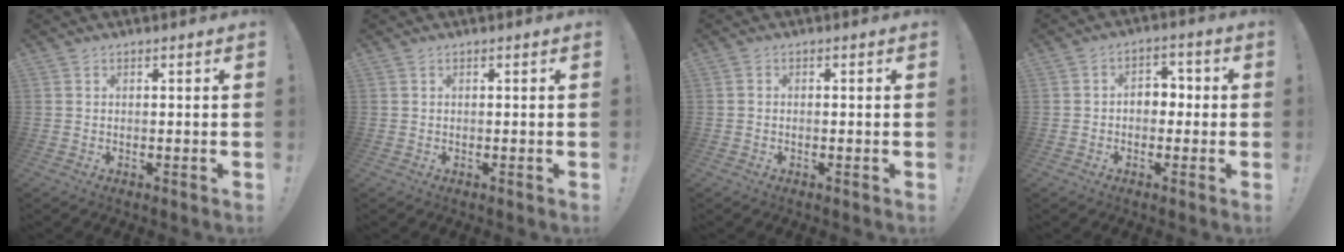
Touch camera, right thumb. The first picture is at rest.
{"total": 0.0}
{"total": 0.7, "force": [-0.6, 0.3, 0.2], "torque": [-0.010, 0.003, -0.010]}
{"total": 6.2, "force": [-0.4, 4.6, 4.2], "torque": [-0.056, 0.014, -0.009]}